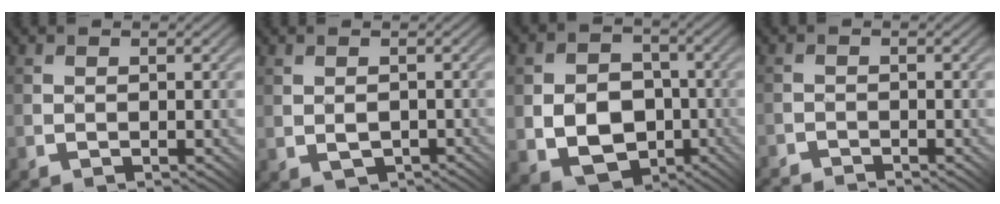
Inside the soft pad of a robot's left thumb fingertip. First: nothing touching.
{"total": 2.1, "force": [-0.2, 1.4, 1.6], "torque": [-0.035, -0.005, -0.001]}
{"total": 10.6, "force": [-2.8, 7.9, 6.4], "torque": [-0.132, -0.023, -0.053]}
{"total": 2.5, "force": [-2.4, 0.2, -0.3], "torque": [0.007, 0.009, -0.047]}